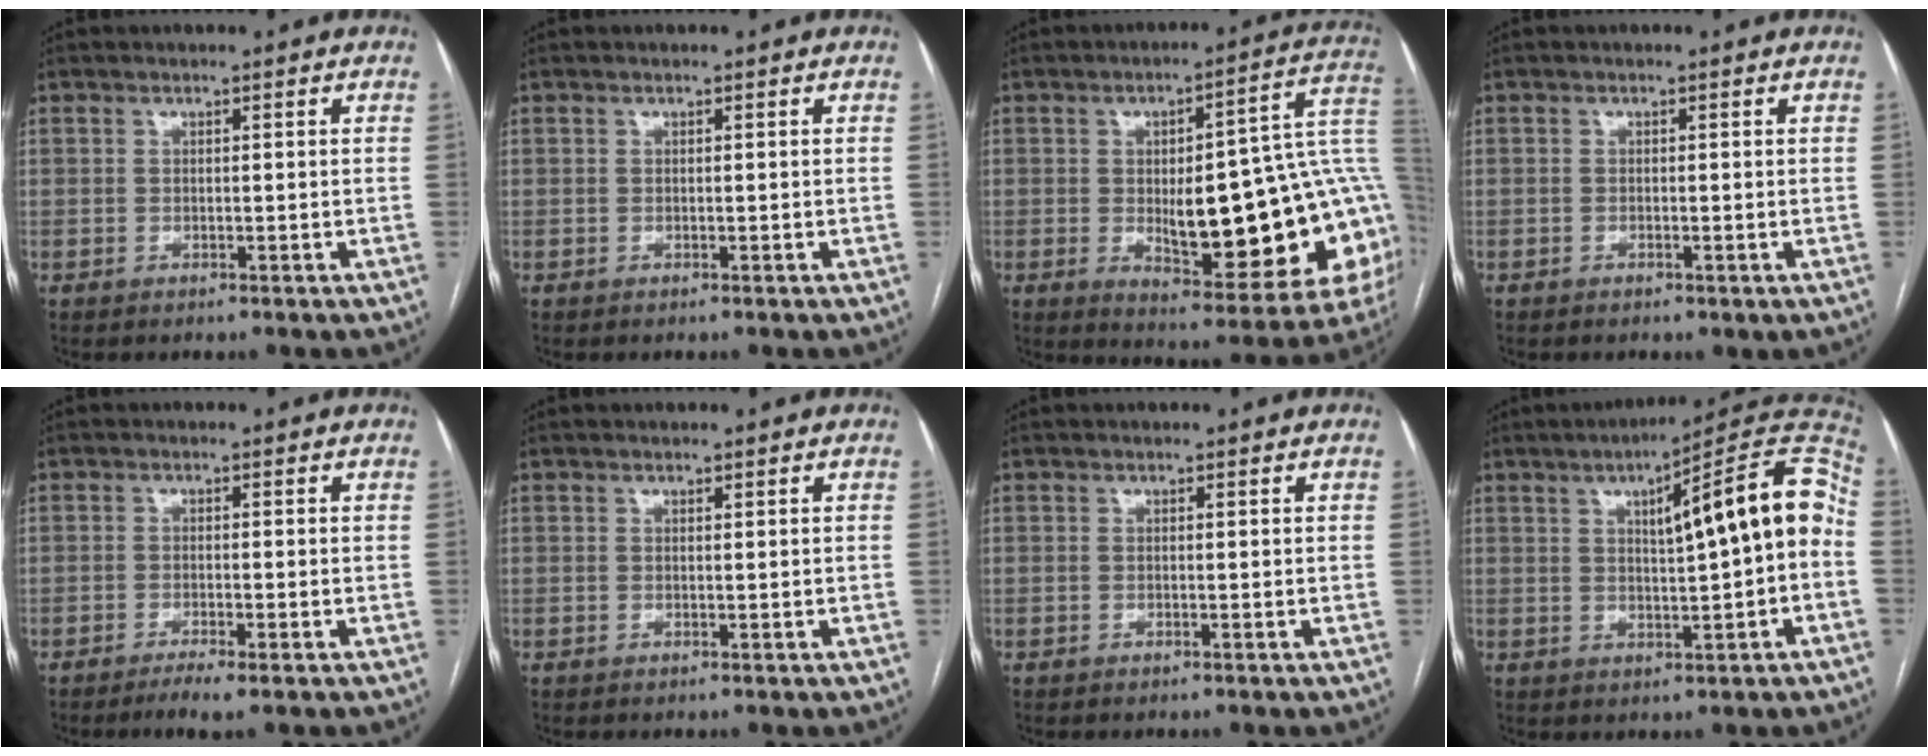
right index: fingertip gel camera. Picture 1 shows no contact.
{"total": 0.0}
{"total": 25.0, "force": [-1.9, 6.6, 24.0], "torque": [-0.237, 0.021, -0.010]}
{"total": 0.7, "force": [-0.3, 0.4, 0.4], "torque": [-0.008, 0.000, -0.003]}
{"total": 2.8, "force": [-1.8, 0.0, 2.1], "torque": [-0.037, -0.006, -0.033]}
{"total": 0.0}
{"total": 0.0}
{"total": 15.0, "force": [1.7, 1.7, 14.8], "torque": [-0.200, 0.040, 0.019]}